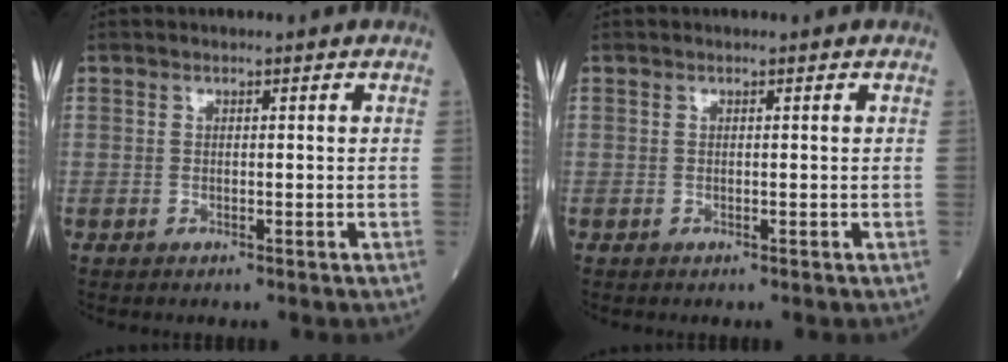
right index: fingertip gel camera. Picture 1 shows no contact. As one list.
[{"total": 0.0}]